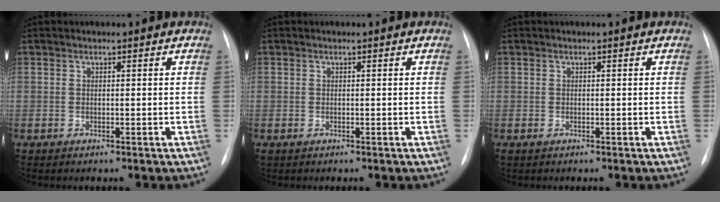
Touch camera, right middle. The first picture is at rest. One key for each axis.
{"total": 0.0}
{"total": 0.0}